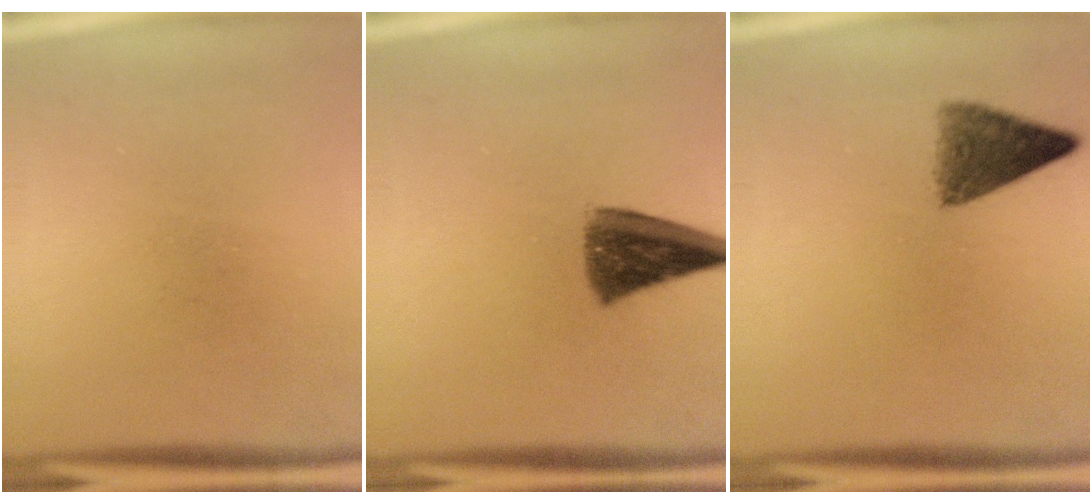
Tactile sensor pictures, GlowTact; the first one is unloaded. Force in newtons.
{"total": 8.8}
{"total": 5.4}